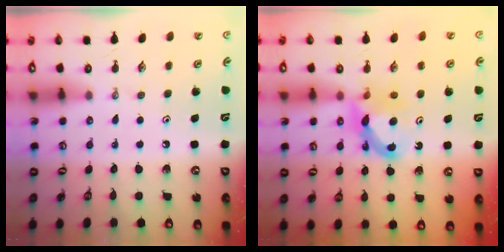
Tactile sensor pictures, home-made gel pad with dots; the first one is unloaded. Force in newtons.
{"total": 7.8, "press": 7.8, "slide": 0.1}